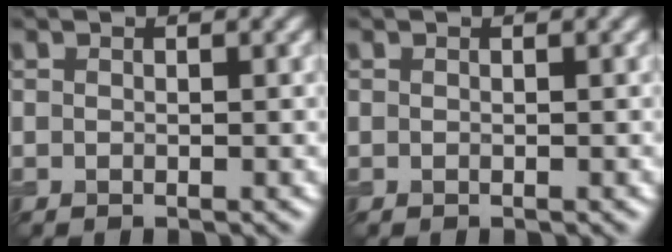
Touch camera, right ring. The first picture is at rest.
{"total": 0.0}